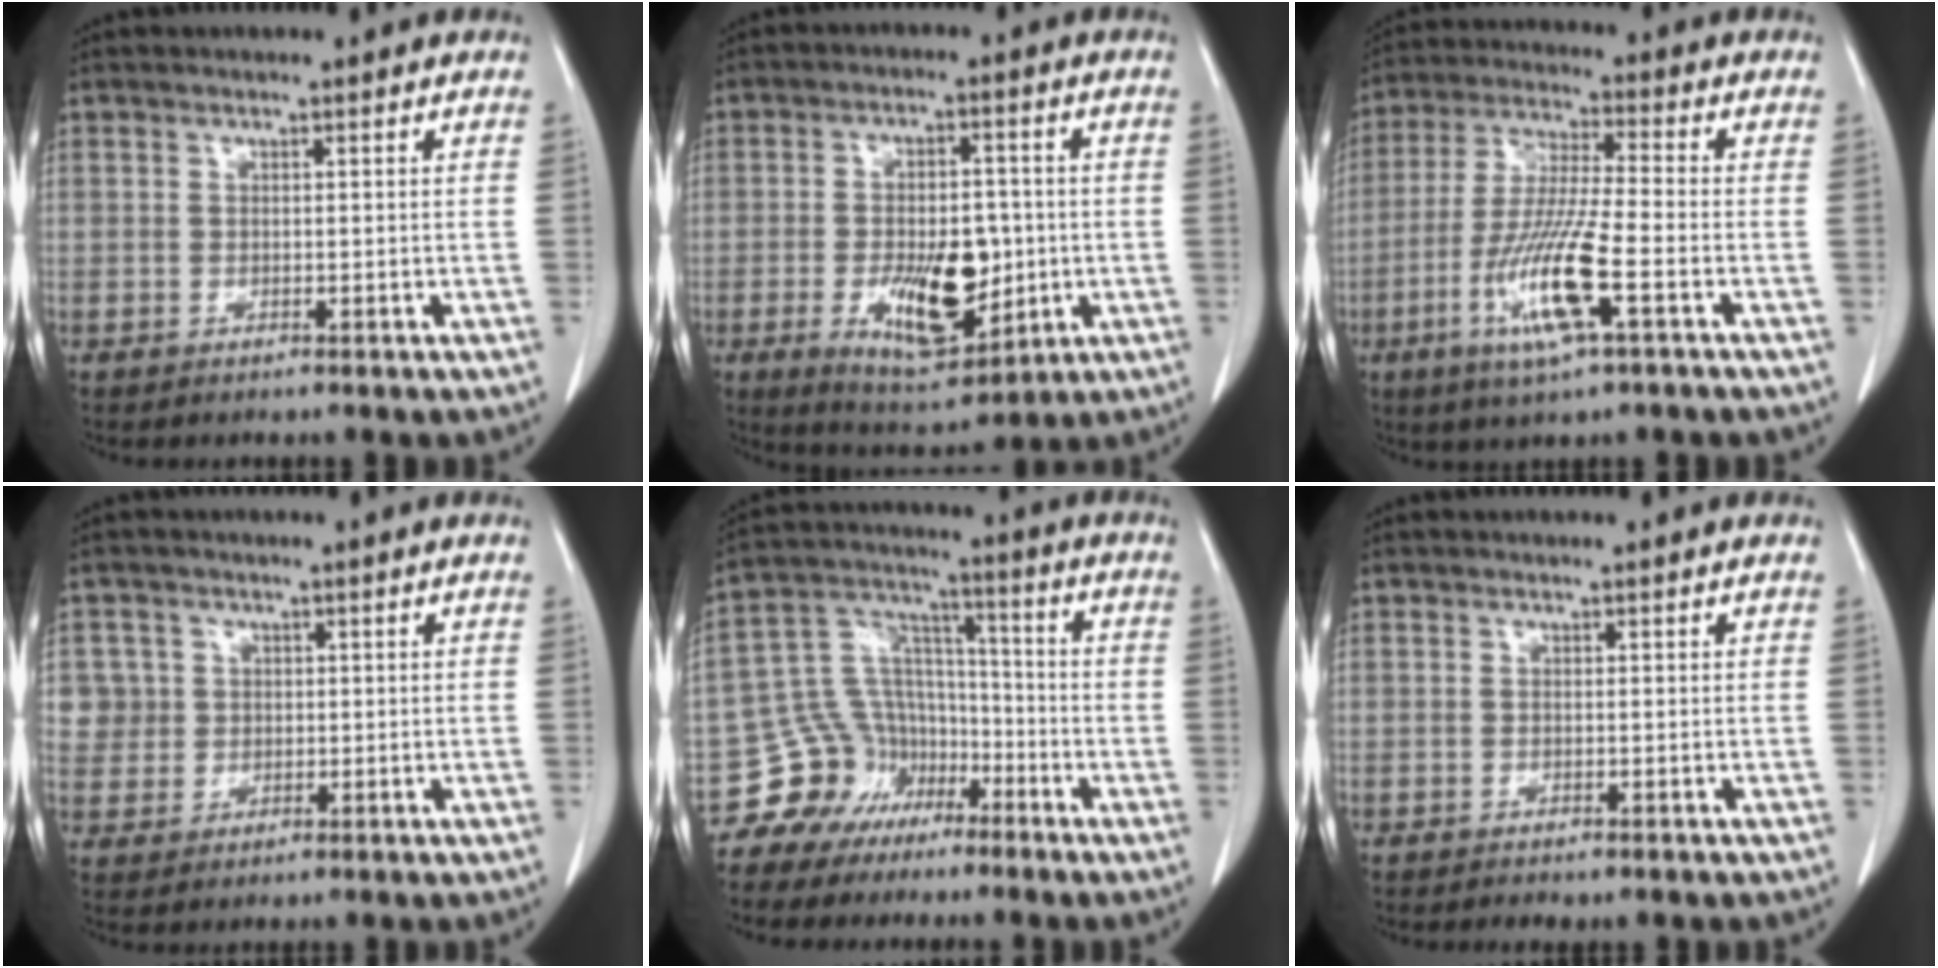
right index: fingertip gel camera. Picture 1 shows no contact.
{"total": 12.1, "force": [-2.4, 5.3, 10.6], "torque": [-0.176, -0.004, -0.027]}
{"total": 12.5, "force": [-4.7, 0.8, 11.6], "torque": [-0.237, -0.018, -0.089]}
{"total": 5.5, "force": [1.3, 5.3, 0.1], "torque": [0.010, 0.015, 0.028]}
{"total": 10.5, "force": [-6.6, 8.0, 1.4], "torque": [-0.036, 0.056, -0.116]}
{"total": 1.2, "force": [-0.9, 0.4, 0.6], "torque": [-0.008, -0.002, -0.011]}